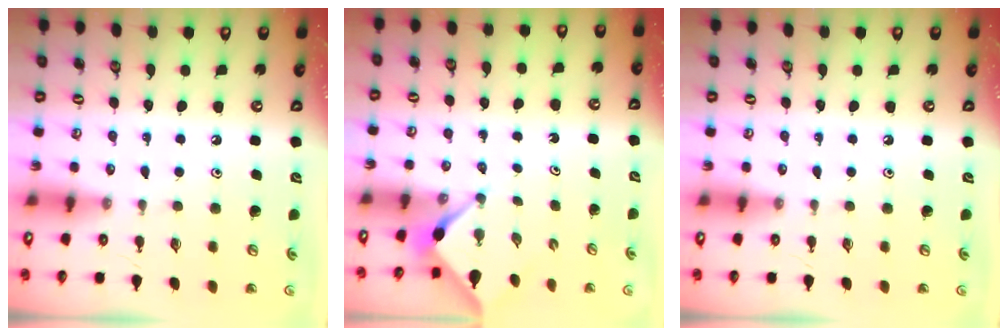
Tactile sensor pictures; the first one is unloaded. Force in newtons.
{"total": 3.0, "press": 3.0, "slide": 0.4}
{"total": 0.0}